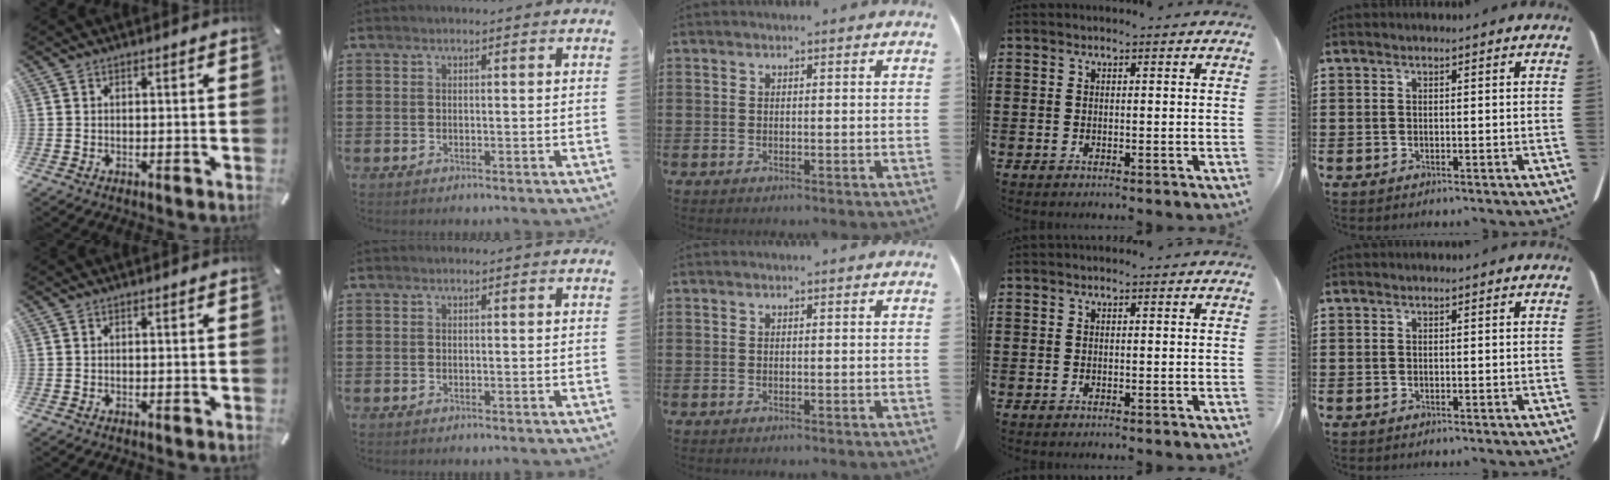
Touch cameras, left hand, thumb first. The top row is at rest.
{}